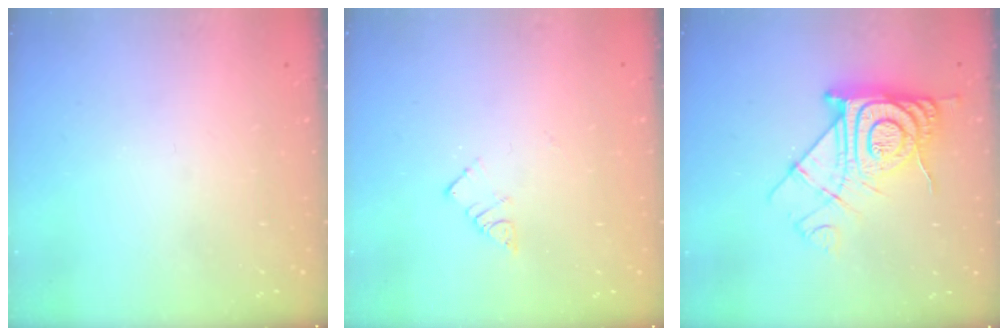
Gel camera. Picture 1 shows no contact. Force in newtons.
{"total": 3.8, "press": 3.8, "slide": 0.1}
{"total": 16.9, "press": 16.8, "slide": 1.5}